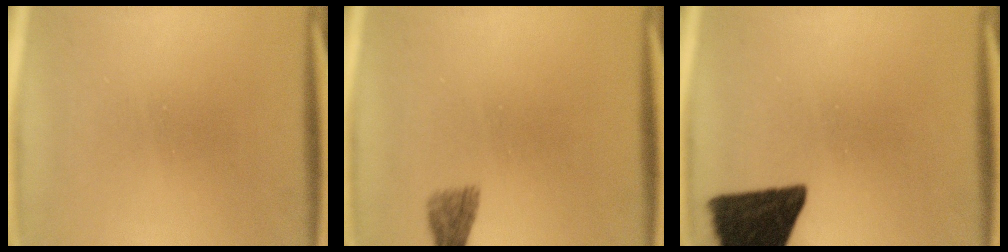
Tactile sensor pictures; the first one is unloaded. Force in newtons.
{"total": 1.9}
{"total": 14.8}